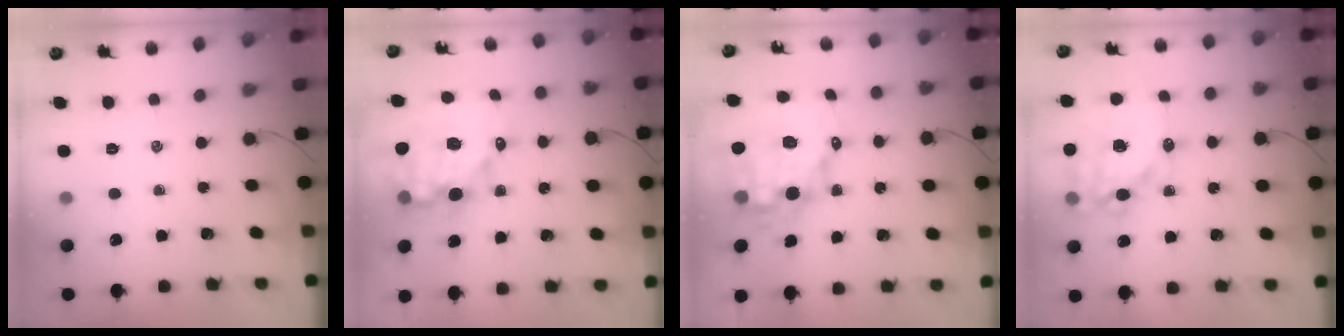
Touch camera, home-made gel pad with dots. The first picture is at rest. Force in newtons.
{"total": 13.7, "press": 13.2, "slide": 3.6}
{"total": 13.5, "press": 13.1, "slide": 3.5}
{"total": 19.5, "press": 19.1, "slide": 3.9}